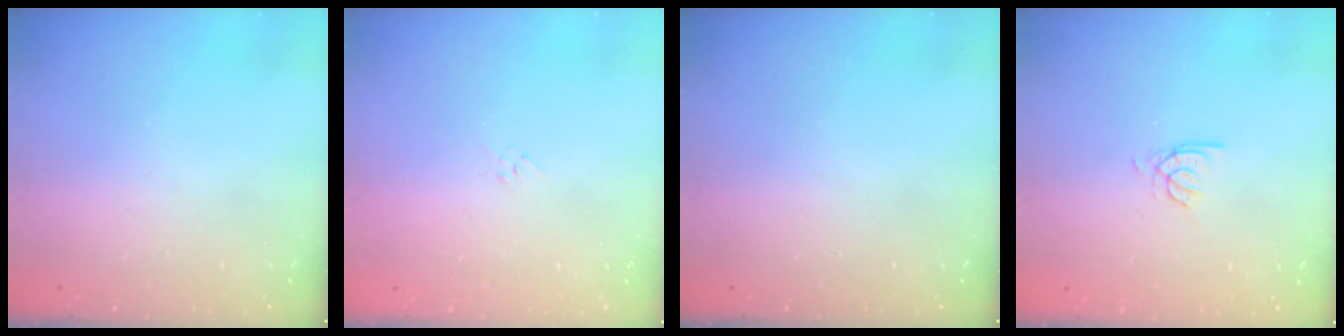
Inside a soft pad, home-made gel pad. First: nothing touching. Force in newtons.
{"total": 2.9, "press": 2.9, "slide": 0.6}
{"total": 0.0}
{"total": 2.7, "press": 2.7, "slide": 0.2}